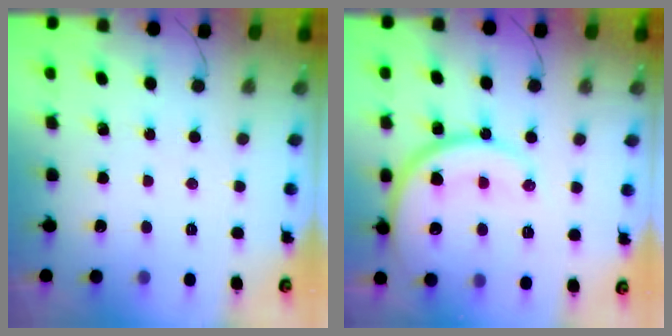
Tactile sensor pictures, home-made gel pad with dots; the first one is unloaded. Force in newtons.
{"total": 18.2, "press": 18.1, "slide": 1.9}